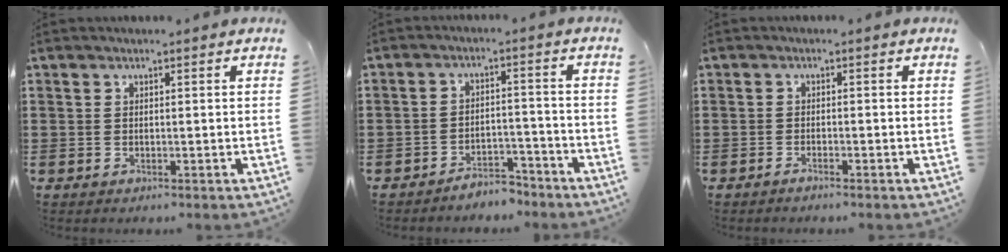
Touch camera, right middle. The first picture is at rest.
{"total": 4.2, "force": [-4.2, 0.5, 0.2], "torque": [-0.008, 0.005, -0.085]}
{"total": 0.9, "force": [-0.8, 0.0, 0.5], "torque": [-0.009, -0.003, -0.016]}